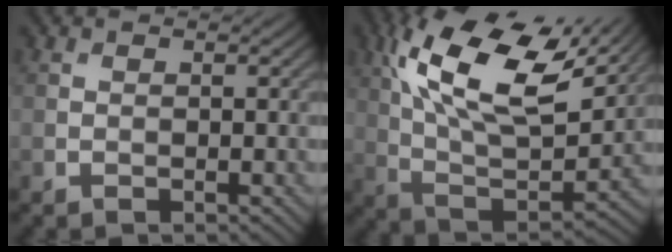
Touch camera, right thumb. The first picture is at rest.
{"total": 17.2, "force": [8.3, 7.5, 13.1], "torque": [-0.273, 0.004, 0.149]}